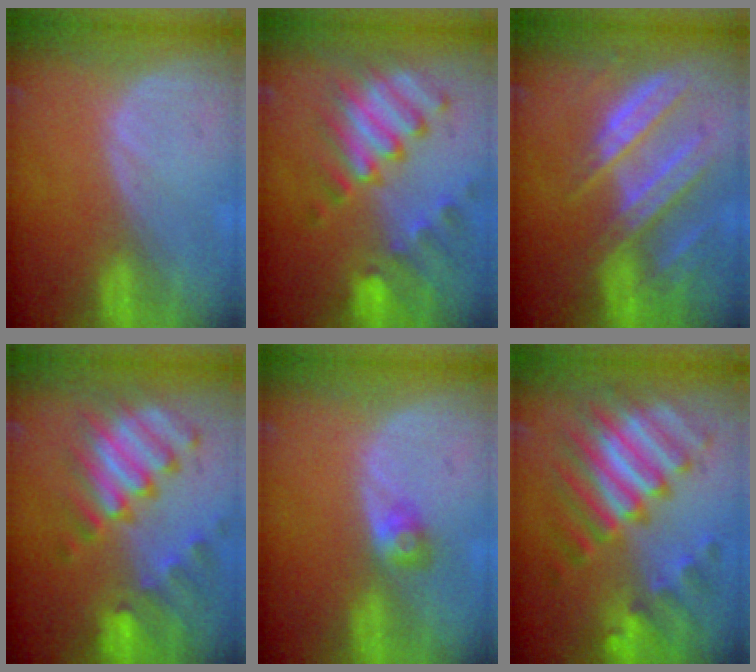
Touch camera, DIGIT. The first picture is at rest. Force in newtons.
{"total": 10.1, "press": 8.8, "slide": 4.8}
{"total": 9.5, "press": 8.4, "slide": 4.3}
{"total": 10.7, "press": 9.2, "slide": 5.5}
{"total": 2.4, "press": 2.2, "slide": 1.0}
{"total": 11.3, "press": 11.2, "slide": 1.2}